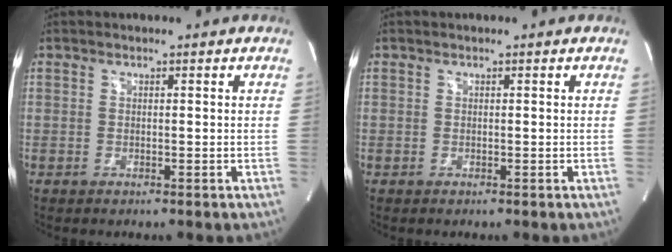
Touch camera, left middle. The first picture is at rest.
{"total": 0.0}